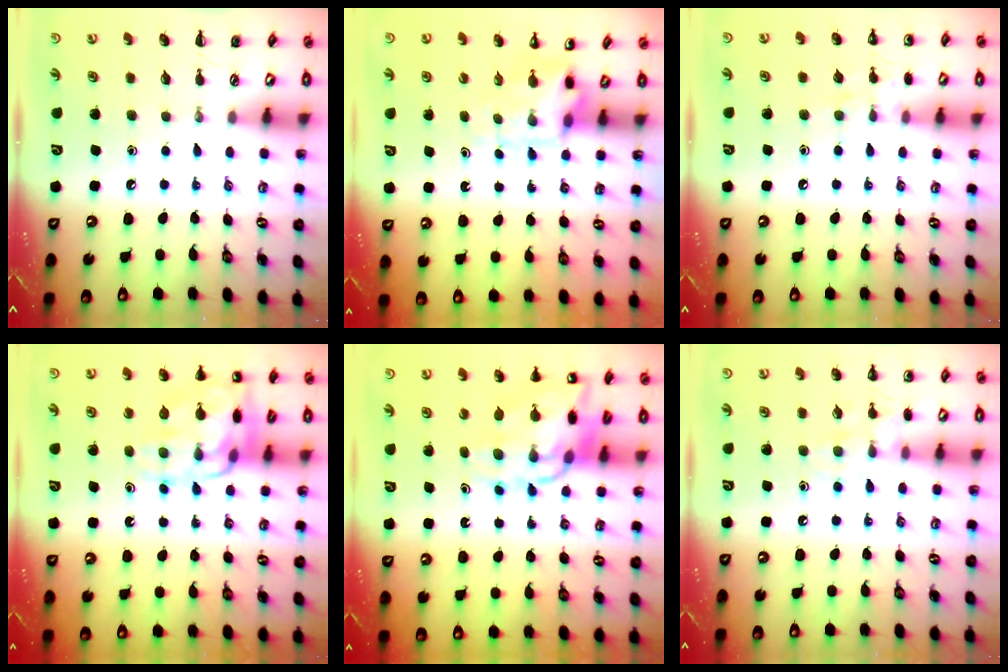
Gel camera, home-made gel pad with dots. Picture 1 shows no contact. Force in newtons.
{"total": 5.2, "press": 5.2, "slide": 0.8}
{"total": 7.4, "press": 7.2, "slide": 1.7}
{"total": 14.4, "press": 14.3, "slide": 1.6}
{"total": 13.2, "press": 12.7, "slide": 3.5}
{"total": 8.5, "press": 8.4, "slide": 0.7}